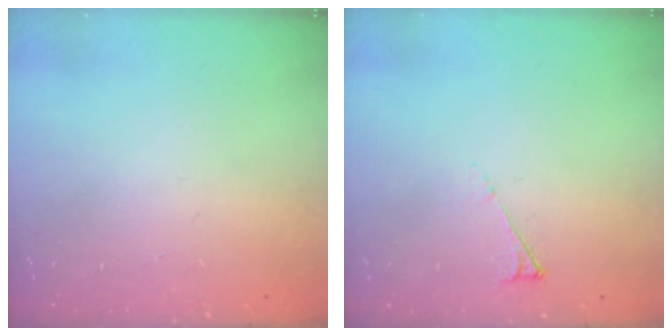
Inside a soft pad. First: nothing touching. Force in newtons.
{"total": 3.7, "press": 3.6, "slide": 0.6}